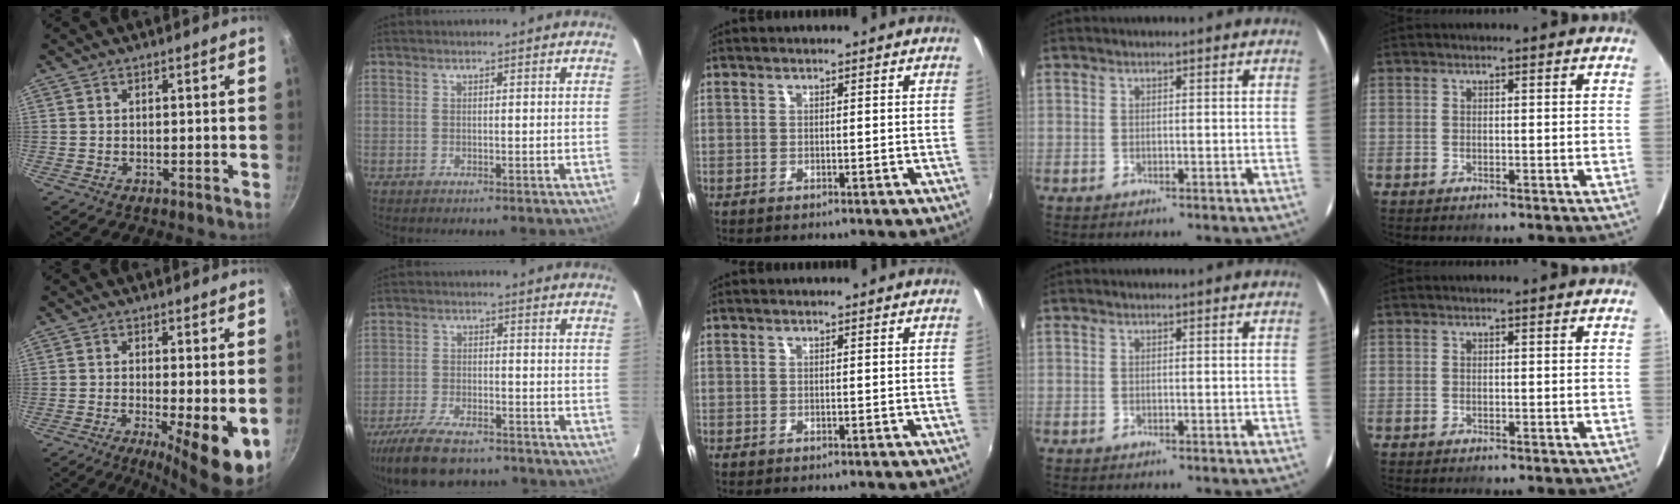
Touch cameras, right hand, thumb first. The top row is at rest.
{"thumb": {"total": 9.1, "force": [-1.8, 1.9, 8.7], "torque": [-0.125, -0.010, -0.021]}, "index": {"total": 14.7, "force": [-11.8, 5.3, 7.1], "torque": [-0.163, -0.023, -0.197]}}